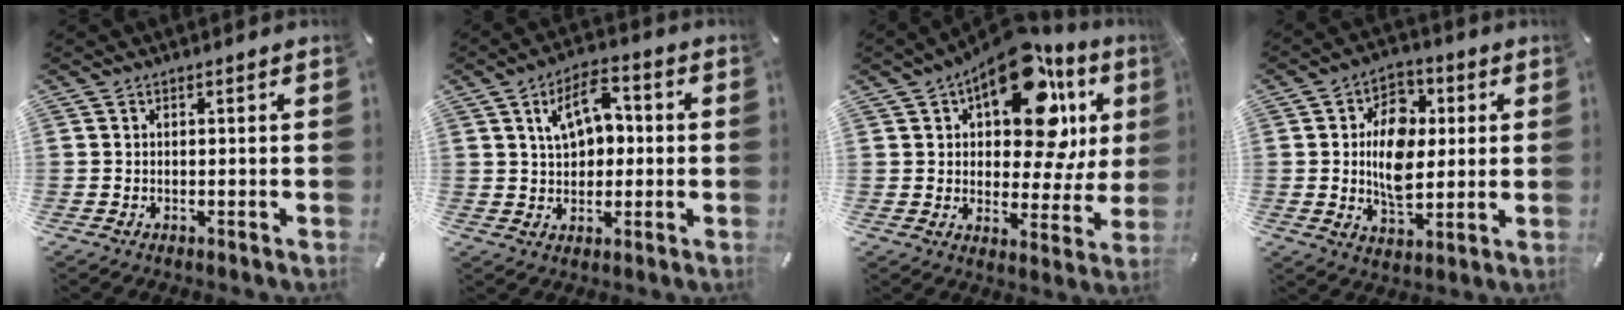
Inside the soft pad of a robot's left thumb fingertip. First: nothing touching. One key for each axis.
{"total": 9.2, "fx": 2.5, "fy": 6.2, "fz": 6.4, "tx": -0.100, "ty": 0.007, "tz": 0.043}
{"total": 20.6, "fx": 11.0, "fy": 10.5, "fz": 13.9, "tx": -0.200, "ty": -0.067, "tz": 0.184}
{"total": 11.9, "fx": 0.9, "fy": 8.6, "fz": 8.1, "tx": -0.132, "ty": 0.008, "tz": 0.014}